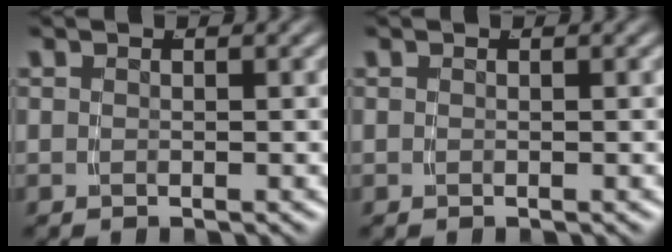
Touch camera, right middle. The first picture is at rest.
{"total": 0.0}